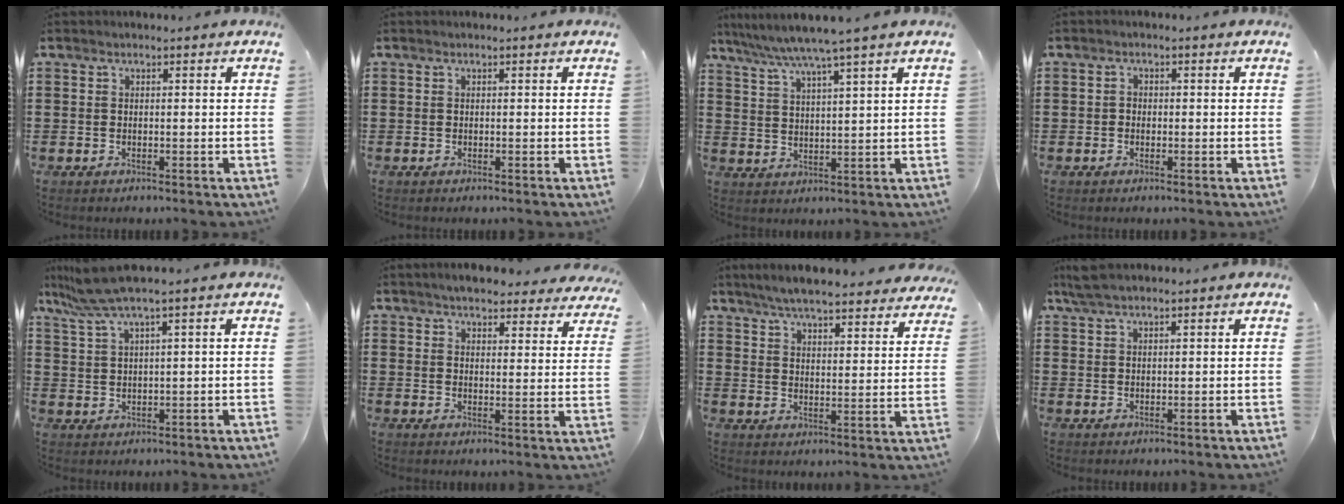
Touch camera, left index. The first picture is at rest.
{"total": 0.0}
{"total": 5.6, "force": [4.6, -1.1, 3.1], "torque": [-0.075, -0.023, 0.076]}
{"total": 1.0, "force": [-0.2, 0.8, 0.6], "torque": [-0.013, 0.004, -0.004]}
{"total": 5.5, "force": [3.7, -0.1, 4.1], "torque": [-0.098, -0.004, 0.064]}
{"total": 4.5, "force": [4.3, 0.6, 1.0], "torque": [-0.027, -0.017, 0.077]}
{"total": 5.9, "force": [5.6, 0.1, 1.7], "torque": [-0.057, -0.028, 0.098]}
{"total": 3.4, "force": [2.6, 0.7, 2.0], "torque": [-0.044, 0.004, 0.049]}